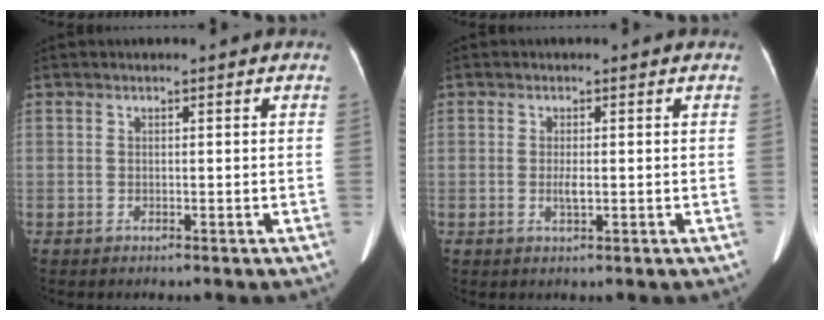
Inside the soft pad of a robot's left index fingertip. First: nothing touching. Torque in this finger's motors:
{"motor_torque": [0.13, -0.14, 0.04, 0.00]}